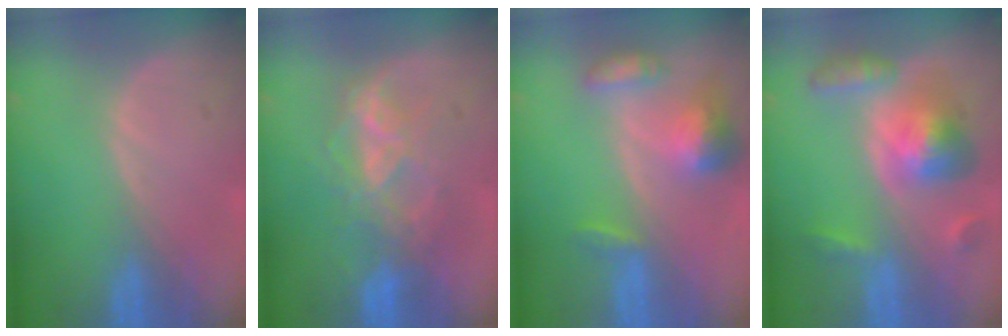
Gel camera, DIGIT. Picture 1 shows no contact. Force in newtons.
{"total": 6.9, "press": 6.7, "slide": 1.7}
{"total": 7.0, "press": 6.5, "slide": 2.6}
{"total": 8.2, "press": 8.2, "slide": 0.5}